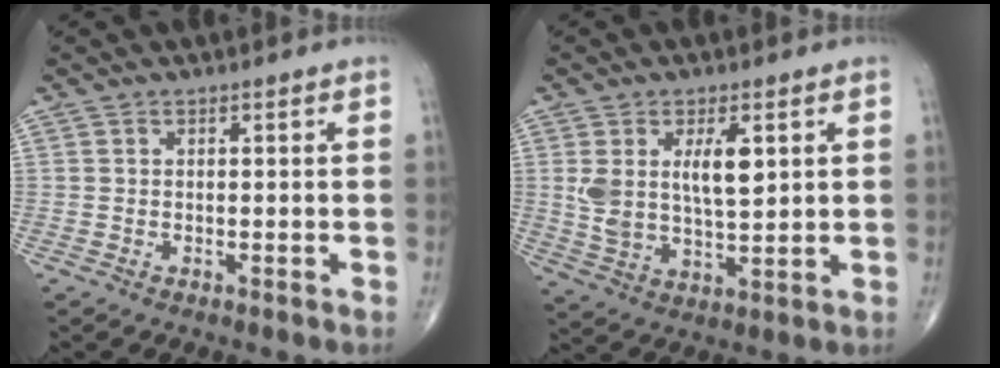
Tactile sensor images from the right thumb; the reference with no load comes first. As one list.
[{"total": 9.8, "force": [2.8, 4.4, 8.3], "torque": [-0.147, -0.018, 0.058]}]